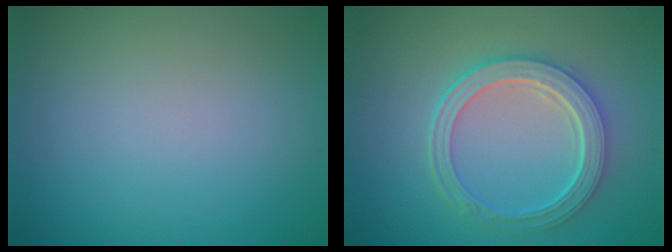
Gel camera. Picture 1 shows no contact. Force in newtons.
{"total": 5.3, "press": 4.1, "slide": 3.4}